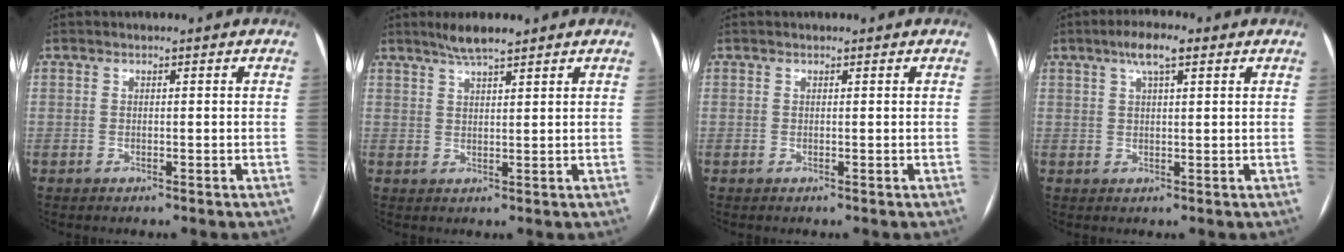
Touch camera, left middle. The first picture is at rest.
{"total": 4.4, "force": [3.5, 0.3, 2.5], "torque": [-0.051, 0.009, 0.064]}
{"total": 0.0}
{"total": 4.7, "force": [2.7, 1.0, 3.7], "torque": [-0.072, 0.014, 0.046]}